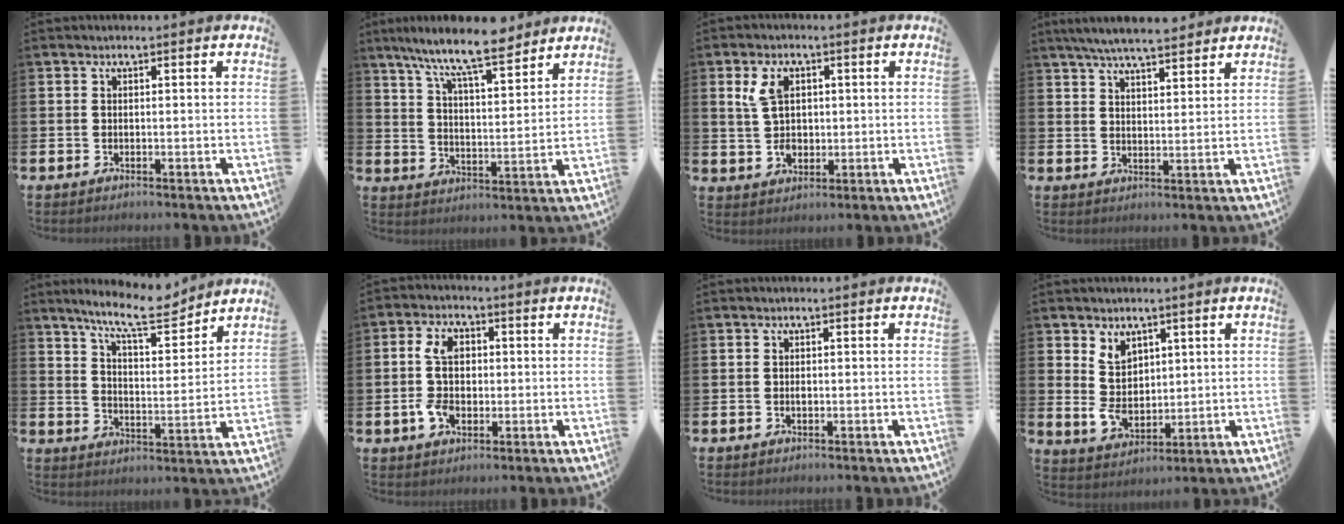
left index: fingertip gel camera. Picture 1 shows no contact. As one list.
[{"total": 9.9, "force": [8.7, 1.5, 4.3], "torque": [-0.103, -0.045, 0.152]}, {"total": 5.2, "force": [1.8, 3.5, 3.5], "torque": [-0.059, 0.007, 0.026]}, {"total": 5.9, "force": [5.6, 0.7, 1.8], "torque": [-0.047, -0.020, 0.102]}, {"total": 9.9, "force": [8.8, 1.7, 4.1], "torque": [-0.095, -0.046, 0.157]}, {"total": 7.2, "force": [0.3, 4.7, 5.5], "torque": [-0.117, 0.011, 0.002]}, {"total": 0.6, "force": [0.0, 0.4, 0.5], "torque": [-0.007, 0.000, -0.001]}, {"total": 5.4, "force": [2.0, 4.2, 2.7], "torque": [-0.052, 0.006, 0.036]}]